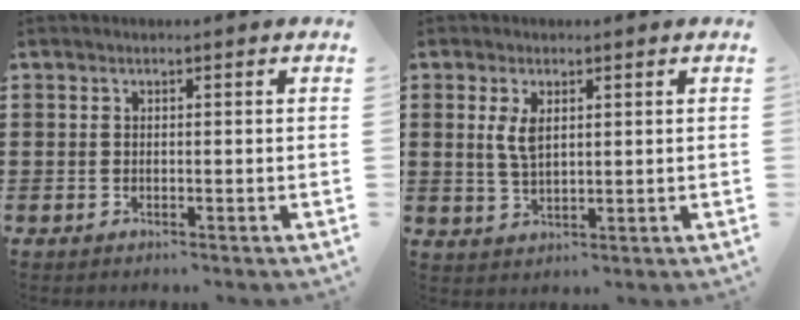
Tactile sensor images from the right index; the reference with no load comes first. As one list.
[{"total": 3.8, "force": [1.2, 1.7, 3.1], "torque": [-0.068, 0.006, 0.020]}]